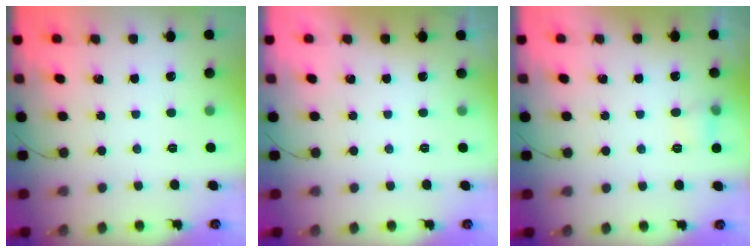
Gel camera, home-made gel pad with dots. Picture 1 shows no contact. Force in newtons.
{"total": 0.0}
{"total": 5.0, "press": 4.7, "slide": 1.7}